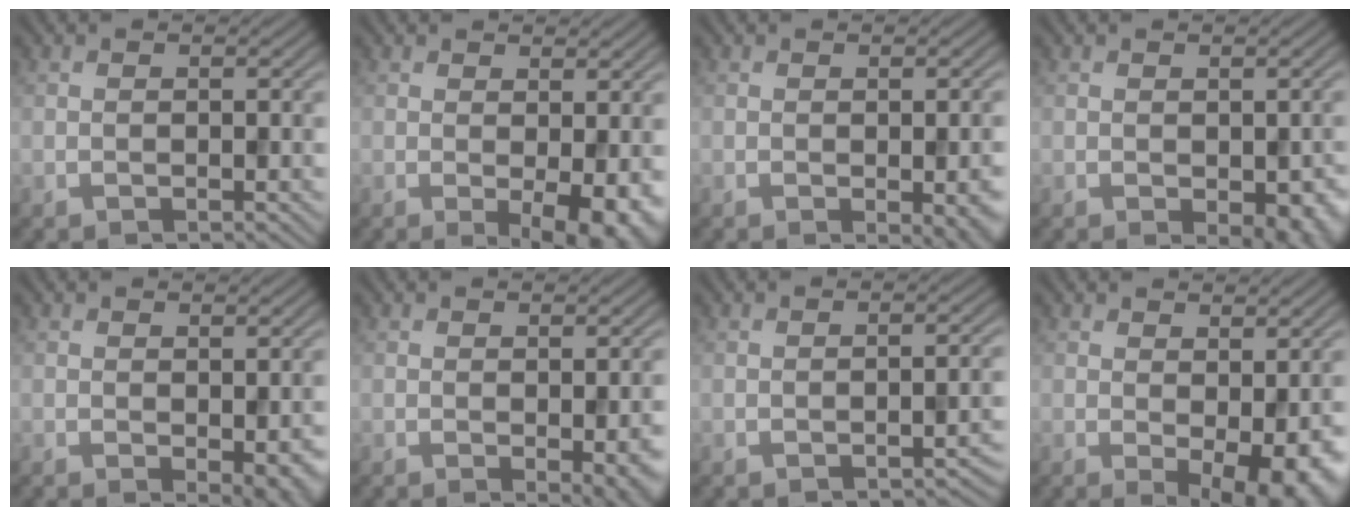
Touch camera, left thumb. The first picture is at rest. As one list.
[{"total": 4.5, "force": [0.0, 1.9, 4.1], "torque": [-0.056, -0.010, 0.003]}, {"total": 5.3, "force": [-1.7, 1.7, 4.7], "torque": [-0.055, -0.014, -0.011]}, {"total": 5.0, "force": [-1.8, 2.7, 3.8], "torque": [-0.046, -0.023, -0.009]}, {"total": 3.4, "force": [-0.9, 1.5, 2.9], "torque": [-0.034, -0.013, -0.006]}, {"total": 4.8, "force": [-1.4, 1.4, 4.3], "torque": [-0.050, -0.015, -0.007]}, {"total": 2.1, "force": [-1.3, 0.5, 1.6], "torque": [-0.019, 0.004, -0.021]}, {"total": 5.8, "force": [-0.6, 2.7, 5.1], "torque": [-0.070, -0.016, 0.005]}]